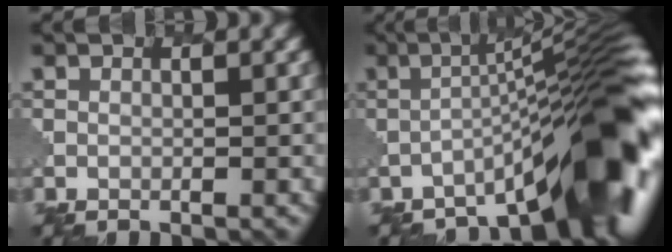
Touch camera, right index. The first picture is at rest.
{"total": 11.9, "force": [-6.5, 2.1, 9.7], "torque": [-0.122, 0.013, -0.101]}